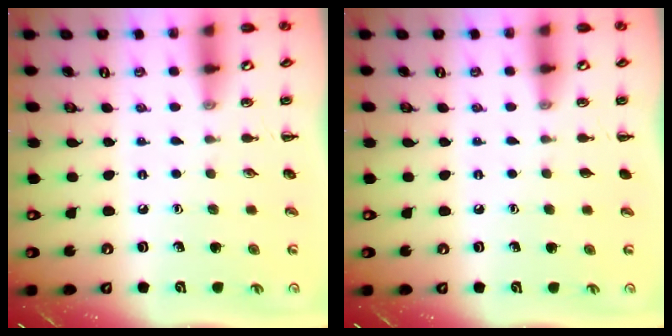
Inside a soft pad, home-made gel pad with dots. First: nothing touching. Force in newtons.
{"total": 0.0}